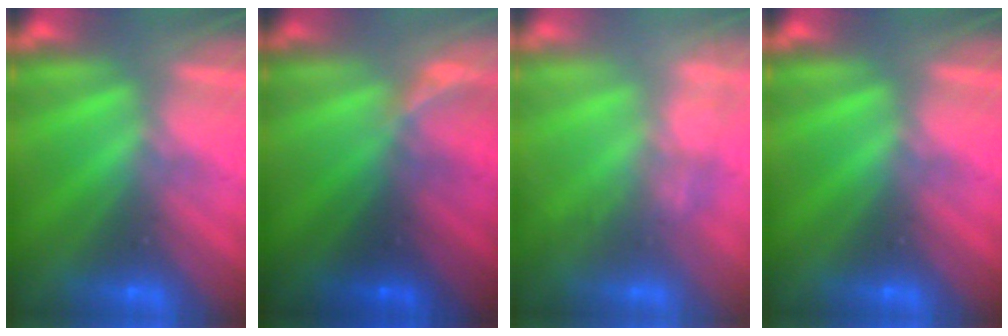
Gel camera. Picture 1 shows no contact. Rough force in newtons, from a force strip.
{"total": 1.3}
{"total": 2.7}
{"total": 0.0}